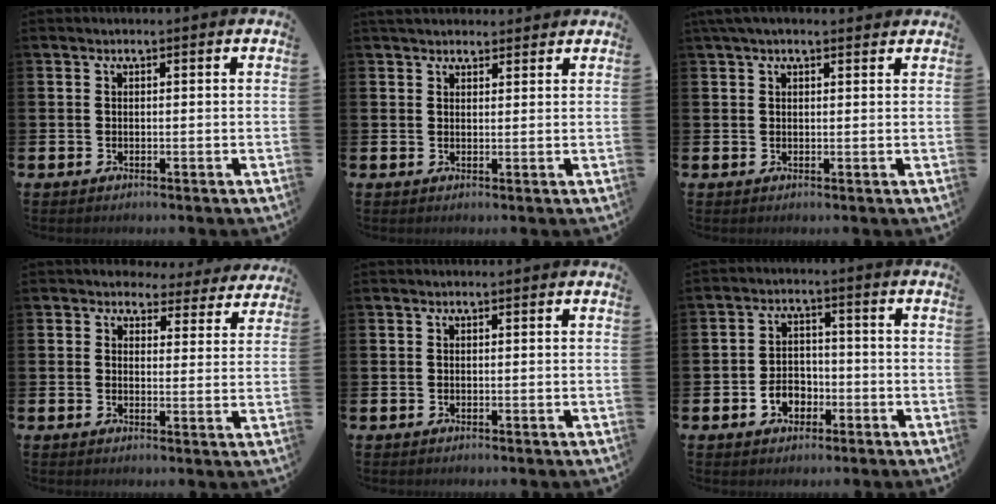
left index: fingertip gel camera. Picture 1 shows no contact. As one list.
[{"total": 2.8, "force": [2.6, 1.0, 0.4], "torque": [-0.002, -0.008, 0.046]}, {"total": 2.2, "force": [1.7, 0.6, 1.2], "torque": [-0.025, 0.004, 0.030]}, {"total": 3.4, "force": [2.9, 1.7, 0.2], "torque": [-0.007, -0.021, 0.045]}, {"total": 0.0}, {"total": 4.0, "force": [-1.8, 3.0, 1.9], "torque": [-0.030, 0.001, -0.040]}]